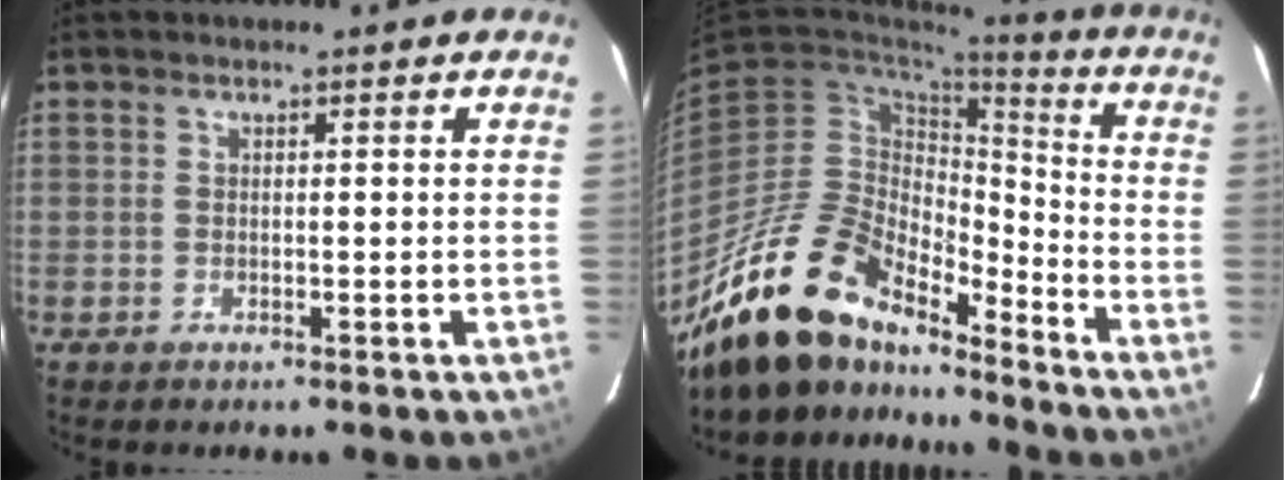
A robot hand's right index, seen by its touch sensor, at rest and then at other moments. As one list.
[{"total": 18.9, "force": [-15.9, 7.0, 7.6], "torque": [-0.142, 0.013, -0.280]}]